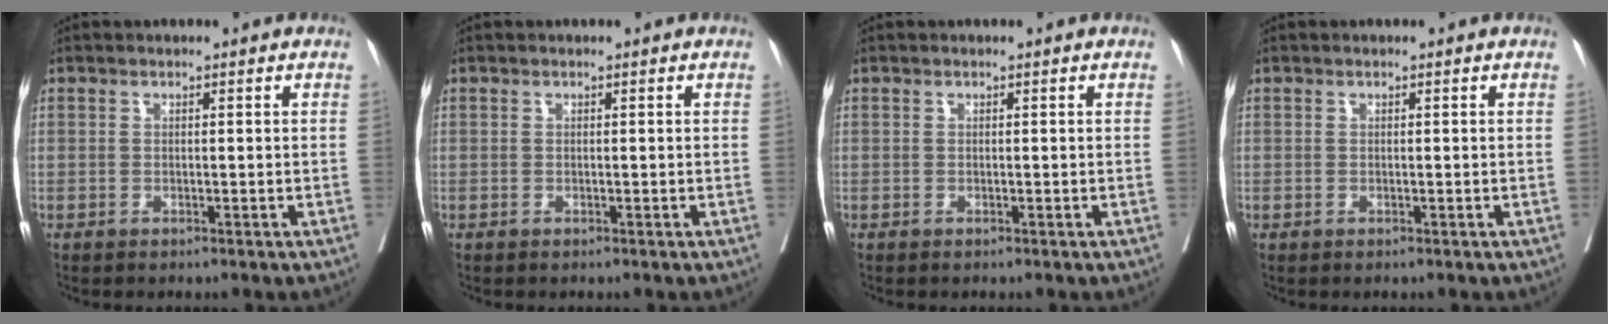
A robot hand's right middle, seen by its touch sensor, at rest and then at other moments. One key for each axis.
{"total": 0.0}
{"total": 0.0}
{"total": 0.0}